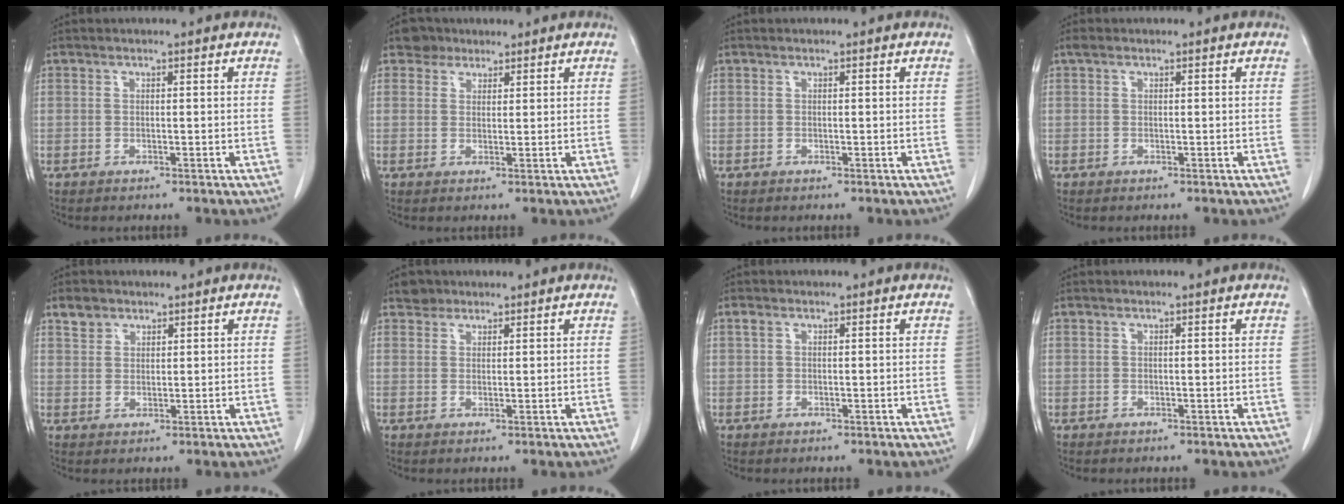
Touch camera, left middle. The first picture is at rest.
{"total": 2.8, "force": [2.1, 1.9, 0.1], "torque": [0.000, 0.010, 0.033]}
{"total": 0.0}
{"total": 0.7, "force": [0.4, 0.5, 0.3], "torque": [-0.005, 0.011, 0.005]}
{"total": 2.8, "force": [2.1, 1.9, 0.5], "torque": [-0.013, 0.010, 0.039]}
{"total": 2.2, "force": [1.7, 1.4, 0.0], "torque": [0.001, 0.008, 0.026]}
{"total": 0.9, "force": [0.4, 0.5, 0.5], "torque": [-0.015, 0.012, 0.008]}
{"total": 0.0}